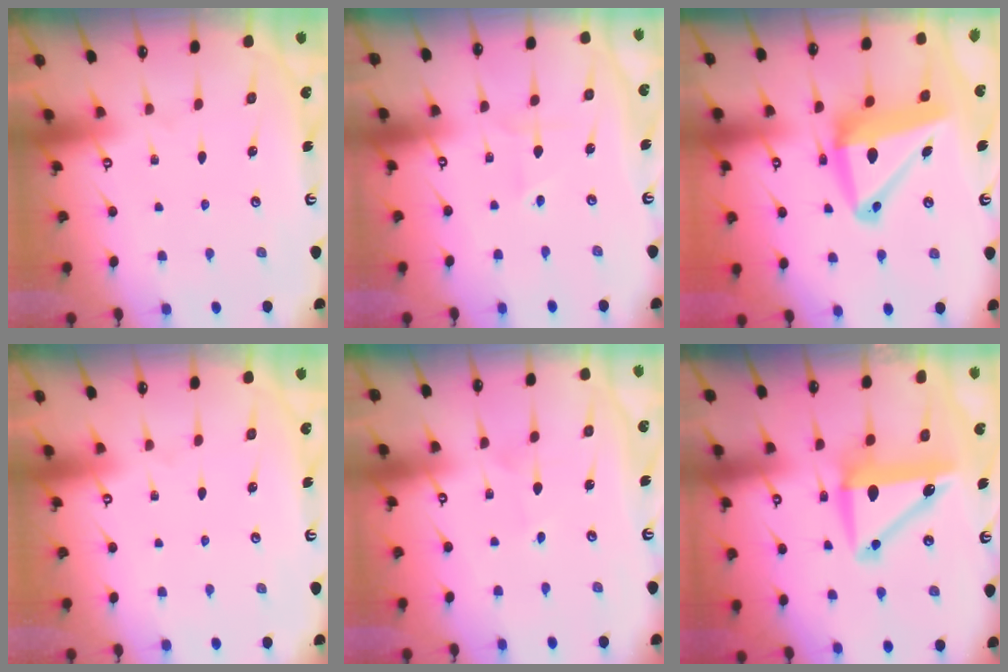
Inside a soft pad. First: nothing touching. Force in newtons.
{"total": 1.6, "press": 1.3, "slide": 0.9}
{"total": 14.9, "press": 14.7, "slide": 2.6}
{"total": 0.0}
{"total": 1.9, "press": 1.9, "slide": 0.2}
{"total": 10.1, "press": 9.9, "slide": 2.0}